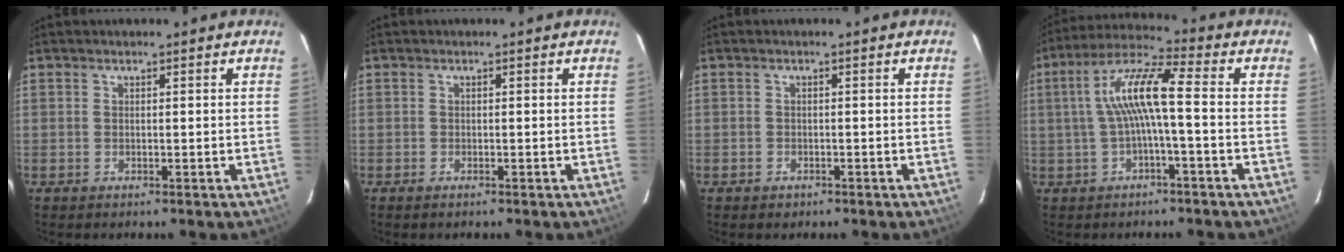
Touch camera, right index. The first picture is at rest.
{"total": 0.7, "force": [-0.6, 0.3, 0.3], "torque": [-0.007, -0.003, -0.013]}
{"total": 1.6, "force": [-0.9, 1.2, 0.3], "torque": [-0.006, 0.002, -0.011]}
{"total": 9.5, "force": [-0.6, 1.0, 9.4], "torque": [-0.192, 0.021, -0.010]}